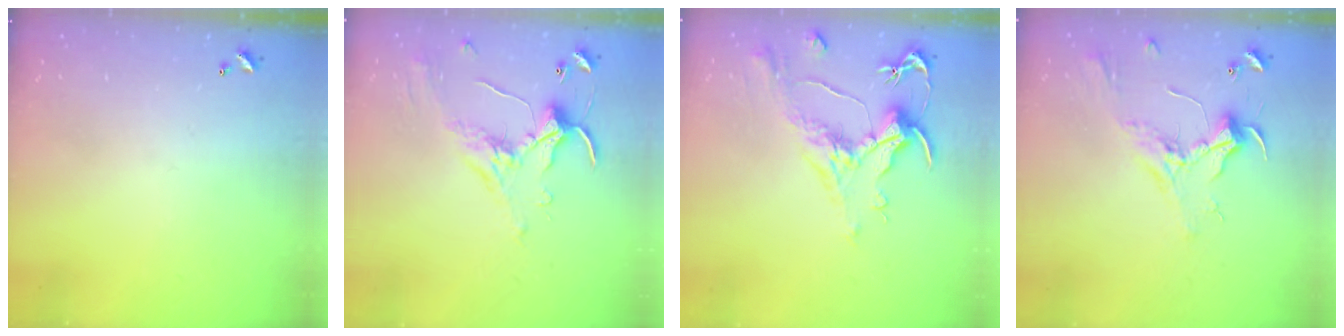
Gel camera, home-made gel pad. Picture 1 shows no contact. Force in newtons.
{"total": 1.2, "press": 0.6, "slide": 1.1}
{"total": 1.6, "press": 0.8, "slide": 1.5}
{"total": 2.4, "press": 2.3, "slide": 0.8}